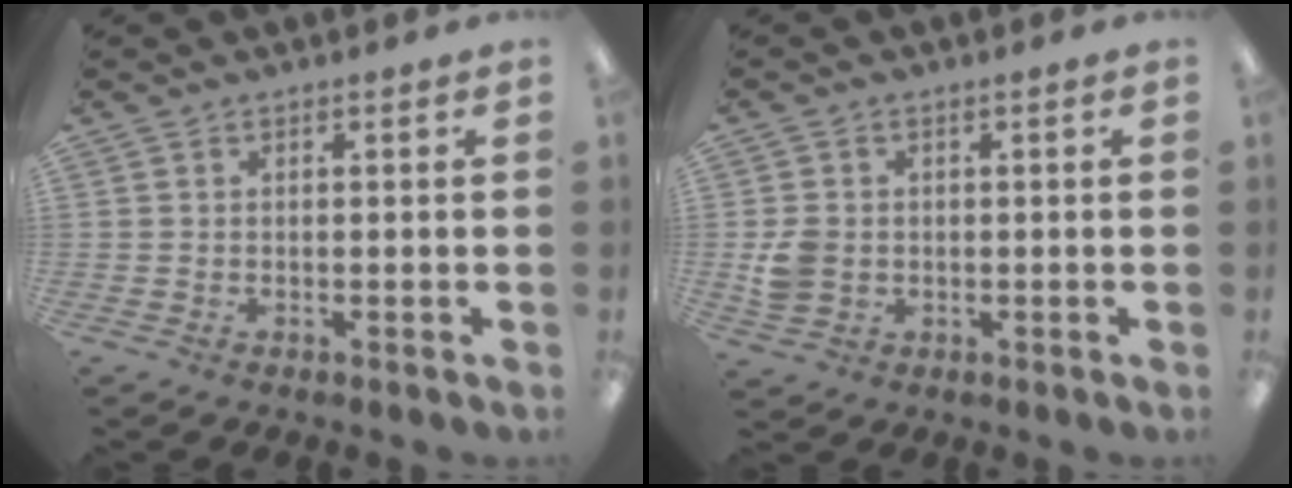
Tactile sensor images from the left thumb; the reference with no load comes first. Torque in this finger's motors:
{"motor_torque": [-0.24, 0.58, 0.50, -0.32, 0.05]}